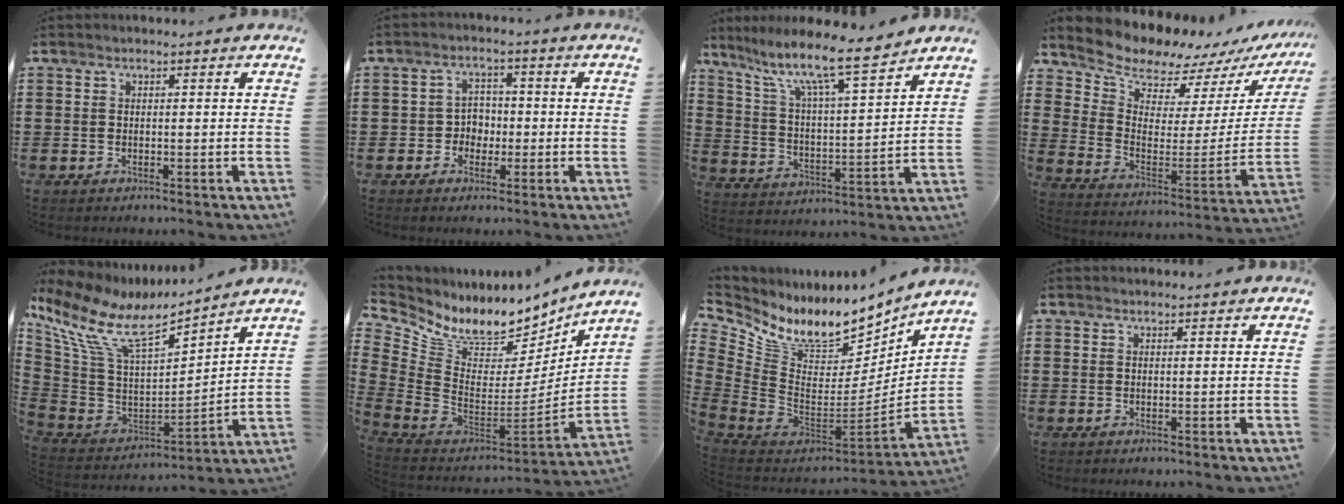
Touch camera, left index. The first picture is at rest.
{"total": 3.3, "force": [-1.0, 2.9, 1.3], "torque": [-0.035, 0.005, -0.024]}
{"total": 10.1, "force": [8.1, 1.5, 6.0], "torque": [-0.138, -0.050, 0.133]}
{"total": 8.3, "force": [8.0, 2.0, 0.6], "torque": [-0.057, -0.066, 0.140]}
{"total": 11.4, "force": [6.7, 4.5, 7.9], "torque": [-0.186, -0.044, 0.113]}
{"total": 8.1, "force": [6.8, 3.3, 3.0], "torque": [-0.093, -0.069, 0.119]}
{"total": 10.1, "force": [7.9, 4.5, 4.4], "torque": [-0.116, -0.078, 0.139]}
{"total": 0.6, "force": [0.6, 0.2, 0.2], "torque": [-0.005, 0.000, 0.012]}